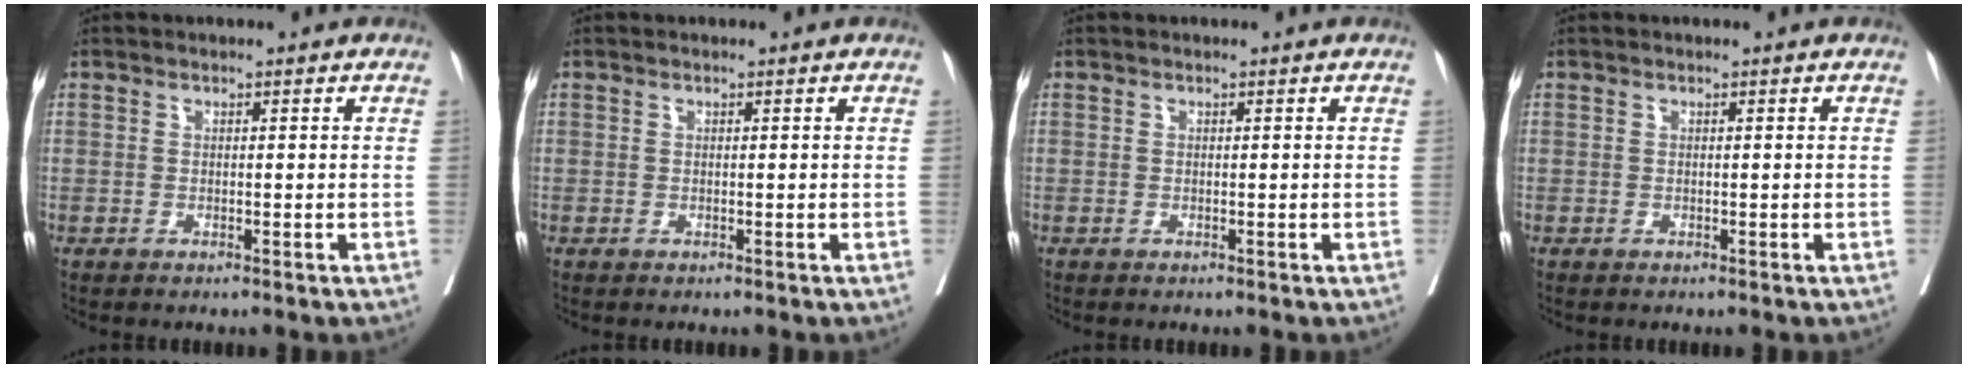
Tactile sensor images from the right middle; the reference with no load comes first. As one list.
[{"total": 0.0}, {"total": 0.0}, {"total": 0.0}]